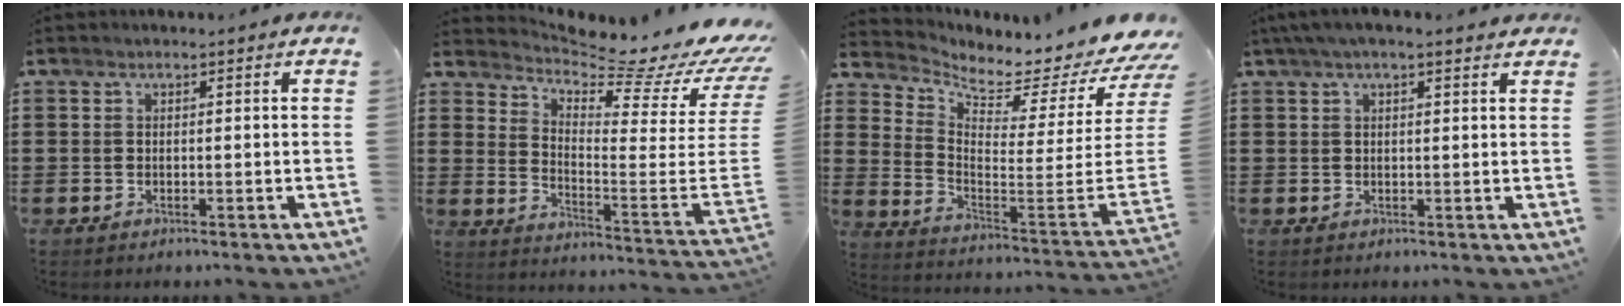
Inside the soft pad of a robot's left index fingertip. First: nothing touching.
{"total": 6.4, "force": [5.6, 0.5, 3.1], "torque": [-0.066, -0.069, 0.085]}
{"total": 3.6, "force": [3.2, 0.7, 1.4], "torque": [-0.040, -0.058, 0.044]}
{"total": 2.8, "force": [1.9, 0.8, 1.9], "torque": [-0.041, 0.008, 0.034]}